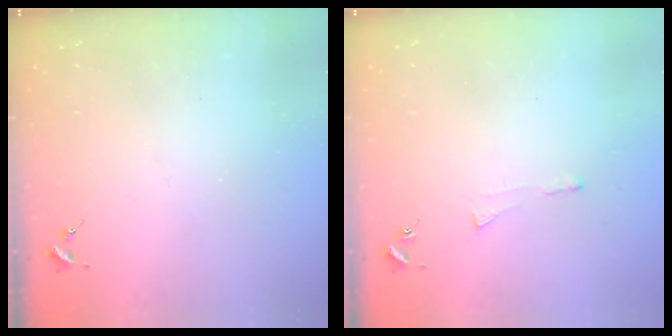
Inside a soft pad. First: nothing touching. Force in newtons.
{"total": 3.0, "press": 2.9, "slide": 0.5}